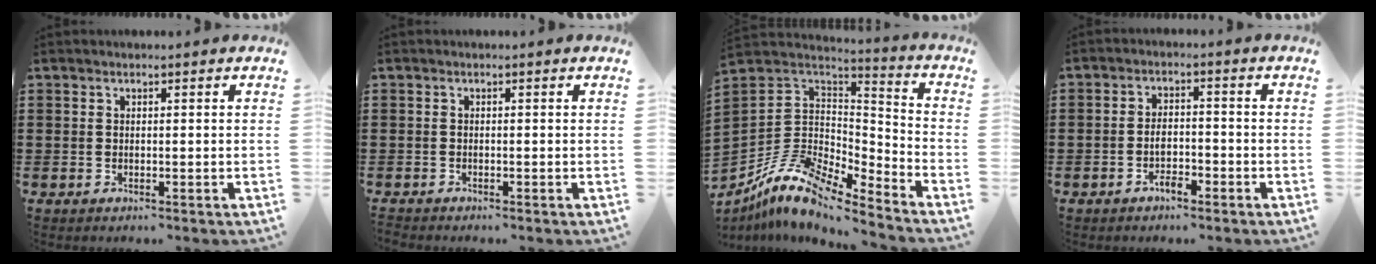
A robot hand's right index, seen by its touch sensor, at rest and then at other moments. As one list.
[{"total": 0.6, "force": [-0.5, 0.2, -0.1], "torque": [0.001, 0.002, -0.011]}, {"total": 10.5, "force": [-8.1, 4.2, 5.3], "torque": [-0.129, 0.007, -0.167]}, {"total": 3.4, "force": [-2.0, 1.5, 2.3], "torque": [-0.051, 0.003, -0.041]}]